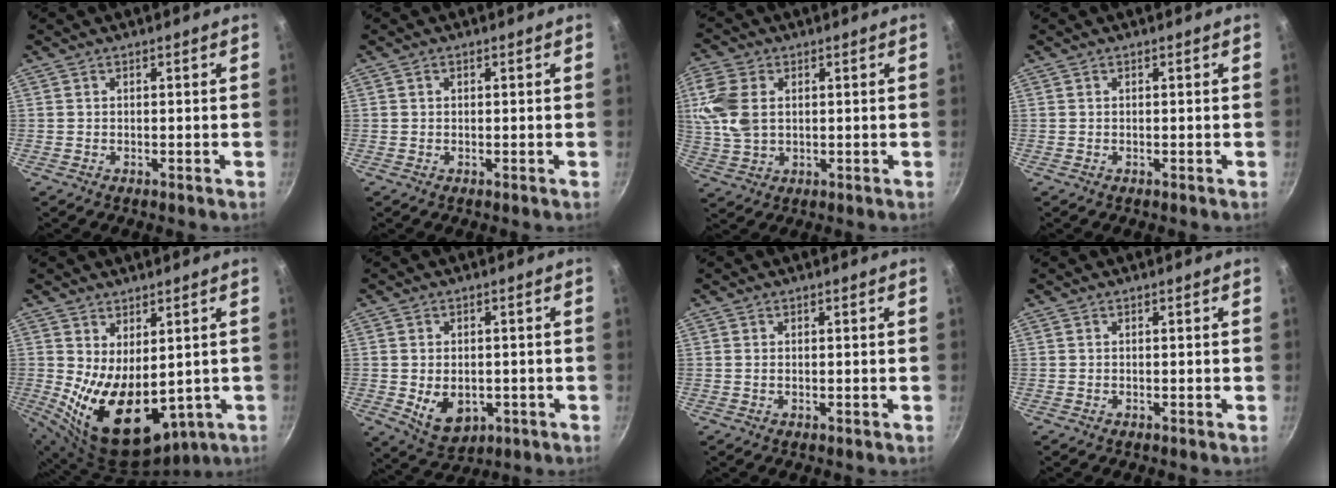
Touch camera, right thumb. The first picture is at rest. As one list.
[{"total": 0.6, "force": [0.2, 0.5, 0.3], "torque": [-0.003, 0.004, 0.003]}, {"total": 9.1, "force": [1.7, 6.1, 6.5], "torque": [-0.136, 0.003, 0.034]}, {"total": 0.0}, {"total": 15.4, "force": [-0.3, 9.2, 12.4], "torque": [-0.182, -0.035, 0.028]}, {"total": 8.0, "force": [-1.5, 5.7, 5.5], "torque": [-0.069, -0.008, -0.006]}, {"total": 0.0}, {"total": 0.0}]